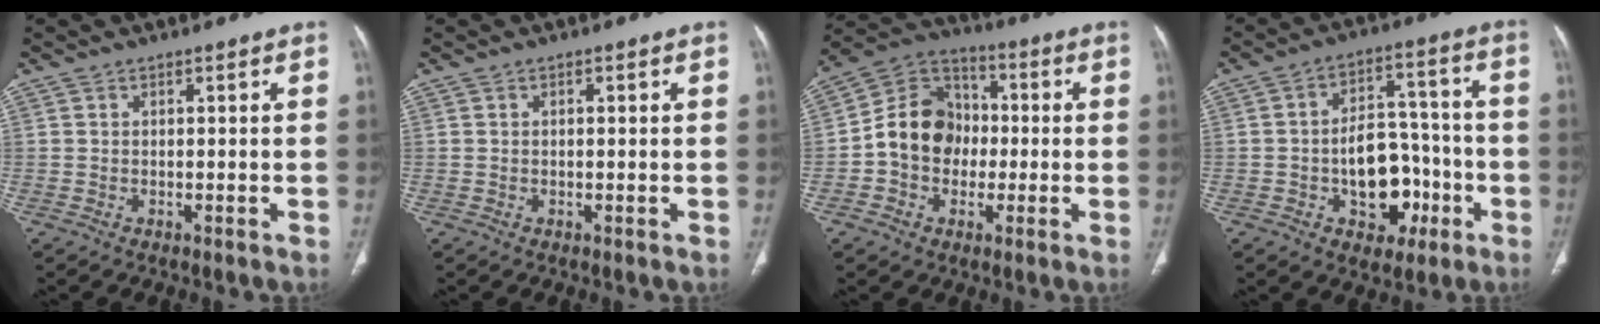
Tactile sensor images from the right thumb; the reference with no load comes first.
{"total": 0.7, "force": [0.1, 0.2, 0.6], "torque": [-0.013, 0.004, 0.002]}
{"total": 13.0, "force": [-1.2, 10.9, 7.1], "torque": [-0.092, 0.037, -0.031]}
{"total": 12.9, "force": [-4.0, 8.8, 8.5], "torque": [-0.083, 0.048, -0.054]}